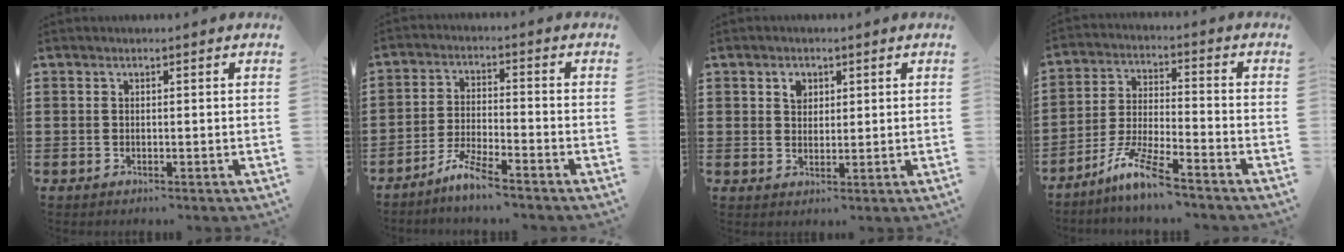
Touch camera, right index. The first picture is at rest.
{"total": 5.1, "force": [-4.6, -0.1, 2.2], "torque": [-0.059, -0.010, -0.093]}
{"total": 2.3, "force": [1.2, 1.6, 1.0], "torque": [-0.018, 0.002, 0.021]}
{"total": 8.2, "force": [-6.6, 0.4, 4.9], "torque": [-0.112, -0.010, -0.130]}